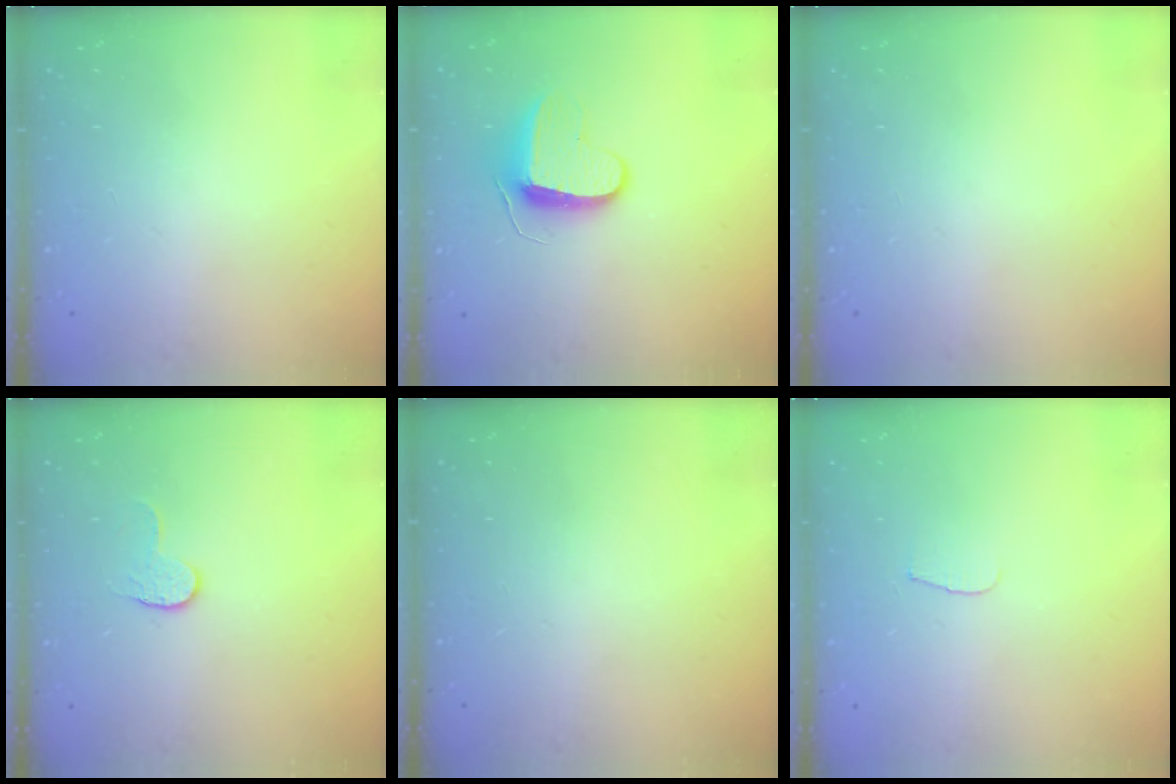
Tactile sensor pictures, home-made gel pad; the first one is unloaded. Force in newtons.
{"total": 9.0, "press": 9.0, "slide": 0.4}
{"total": 0.0}
{"total": 3.6, "press": 3.6, "slide": 0.4}
{"total": 0.0}
{"total": 3.3, "press": 3.3, "slide": 0.4}